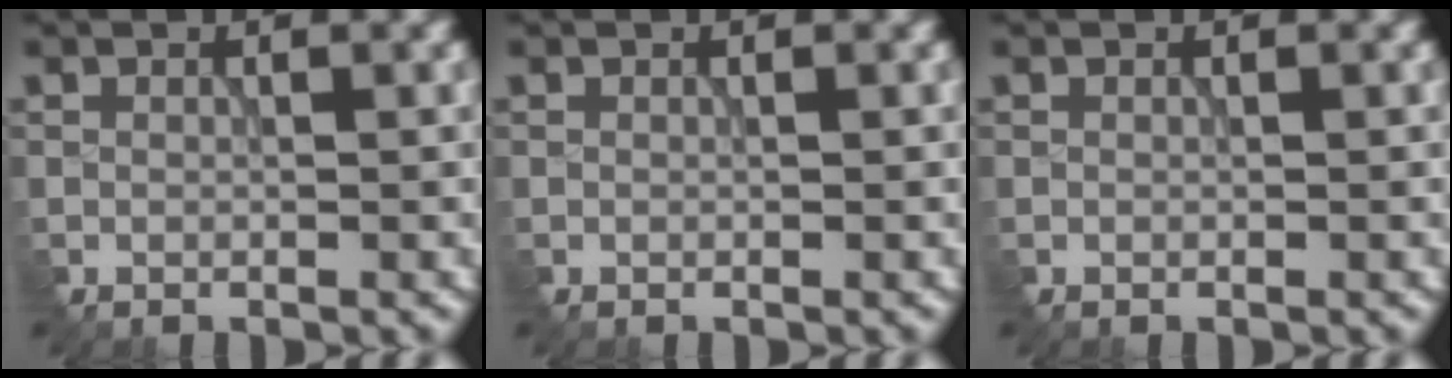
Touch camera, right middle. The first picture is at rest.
{"total": 0.0}
{"total": 0.0}